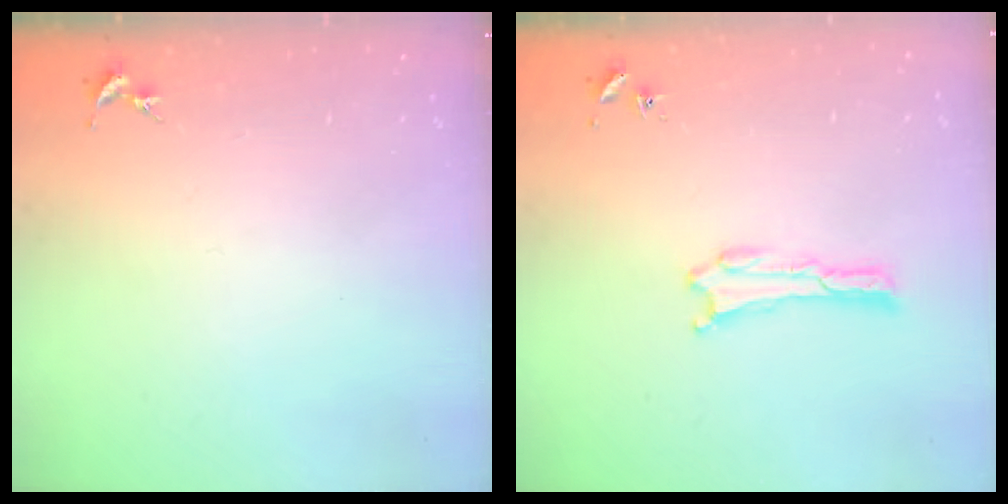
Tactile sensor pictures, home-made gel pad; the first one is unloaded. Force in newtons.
{"total": 0.0}